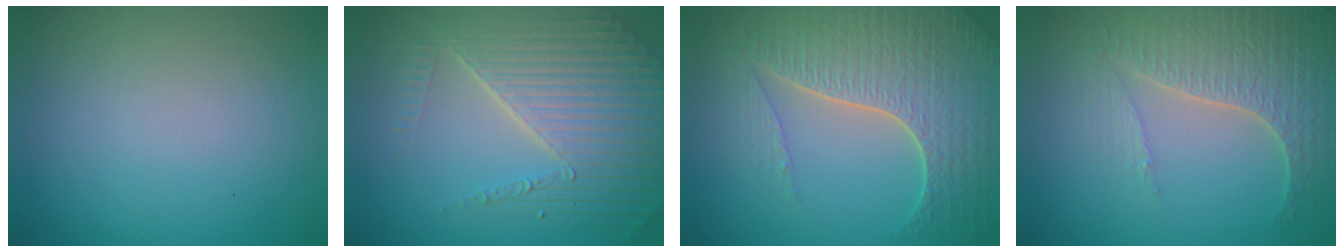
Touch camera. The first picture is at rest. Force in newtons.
{"total": 7.0, "press": 5.1, "slide": 4.8}
{"total": 7.5, "press": 5.6, "slide": 5.0}
{"total": 4.6, "press": 4.1, "slide": 2.0}